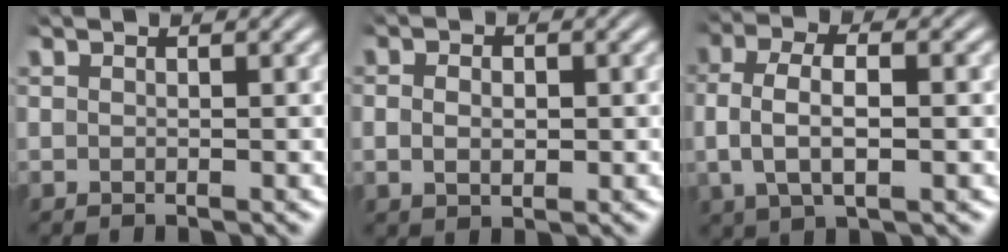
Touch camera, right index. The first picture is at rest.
{"total": 2.1, "force": [-0.1, 1.2, 1.6], "torque": [-0.031, -0.008, 0.004]}
{"total": 5.8, "force": [0.6, 3.3, 4.8], "torque": [-0.096, 0.002, 0.009]}